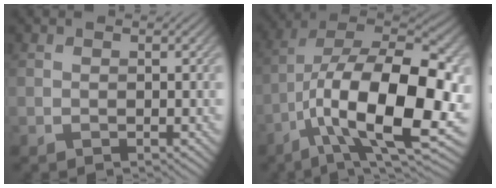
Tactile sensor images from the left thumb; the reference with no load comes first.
{"total": 17.9, "force": [-4.0, 8.1, 15.4], "torque": [-0.250, -0.002, -0.065]}